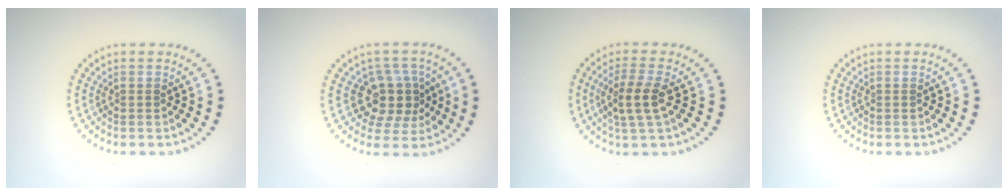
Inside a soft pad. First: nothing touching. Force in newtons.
{"total": 4.3, "press": 3.7, "slide": 2.1}
{"total": 3.2, "press": 2.9, "slide": 1.3}
{"total": 0.0}